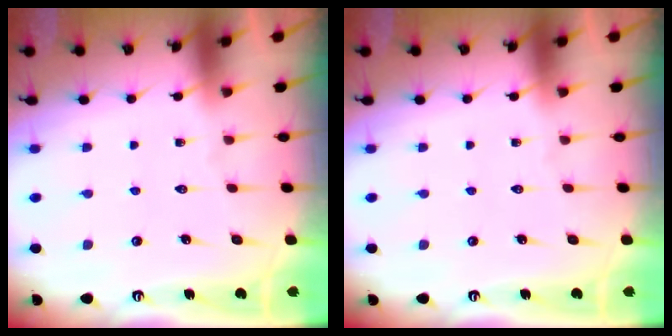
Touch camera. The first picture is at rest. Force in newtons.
{"total": 0.0}